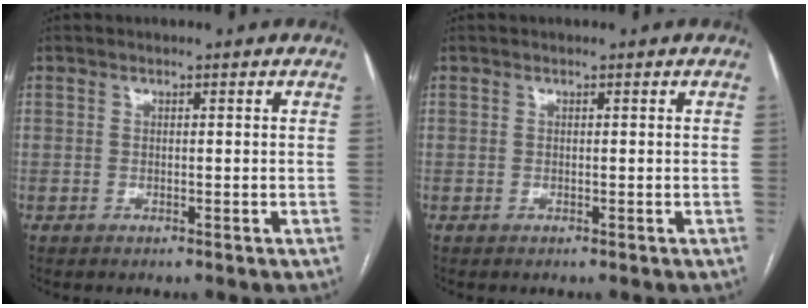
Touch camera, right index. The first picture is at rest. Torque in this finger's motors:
{"motor_torque": [0.00, 0.00, 0.00, 0.00]}